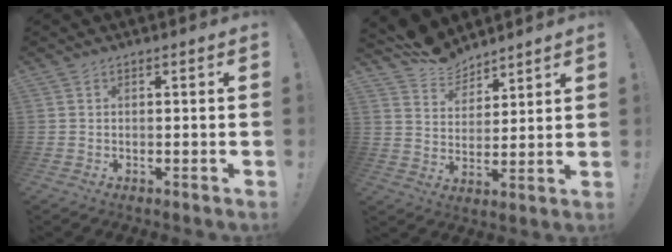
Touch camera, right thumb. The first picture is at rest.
{"total": 9.5, "force": [8.5, 4.3, 1.0], "torque": [-0.019, -0.065, 0.160]}